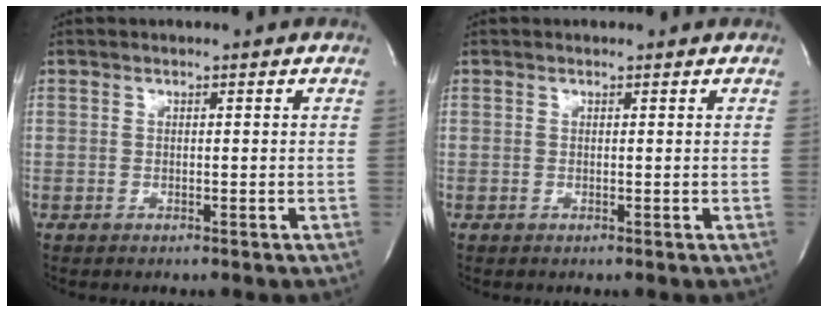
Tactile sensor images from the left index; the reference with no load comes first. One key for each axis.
{"total": 0.0}